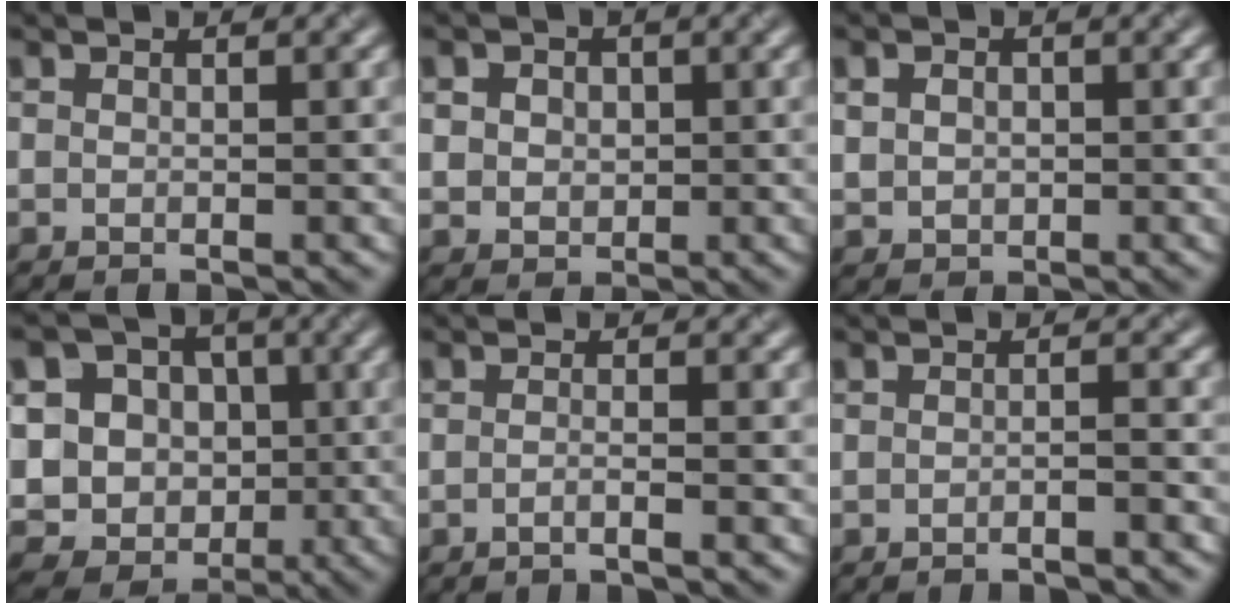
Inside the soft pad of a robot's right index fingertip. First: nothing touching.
{"total": 3.3, "force": [1.0, 2.7, 1.6], "torque": [-0.035, 0.010, 0.013]}
{"total": 2.0, "force": [0.3, 1.7, 0.9], "torque": [-0.021, 0.000, 0.009]}
{"total": 15.5, "force": [-0.6, 14.3, 5.9], "torque": [-0.148, 0.019, -0.024]}
{"total": 1.3, "force": [-0.6, 0.4, 1.1], "torque": [-0.010, -0.004, -0.019]}
{"total": 1.9, "force": [-1.2, 0.3, 1.5], "torque": [-0.011, 0.001, -0.028]}